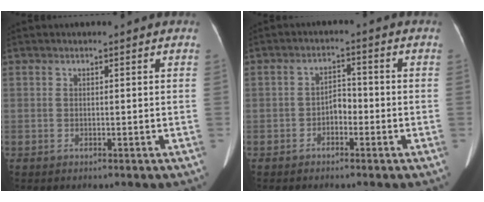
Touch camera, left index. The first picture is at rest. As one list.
[{"total": 2.8, "force": [-1.2, 1.6, 1.9], "torque": [-0.029, 0.015, -0.026]}]